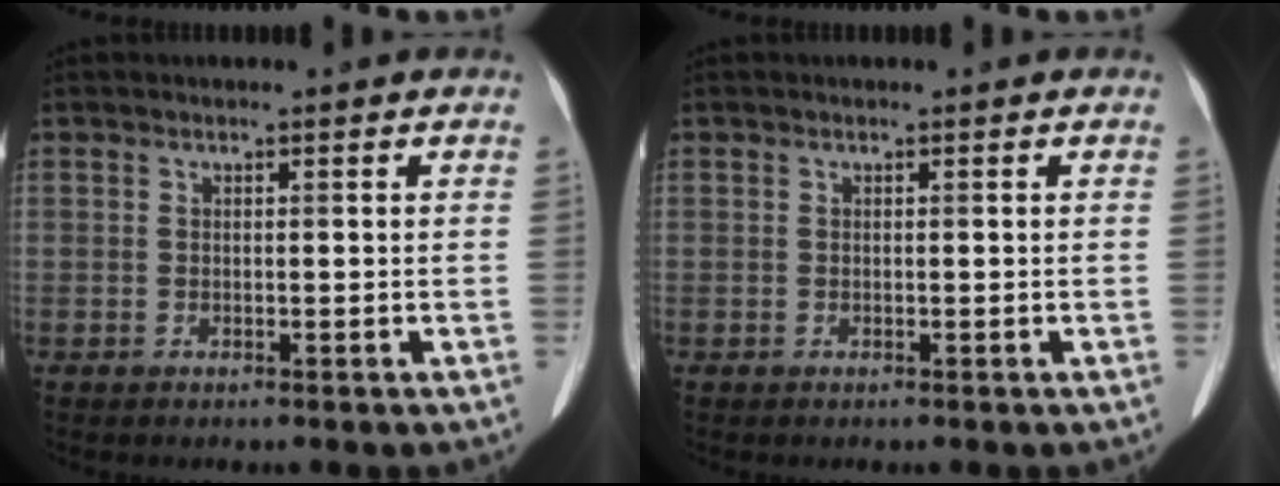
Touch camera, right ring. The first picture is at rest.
{"total": 0.0}